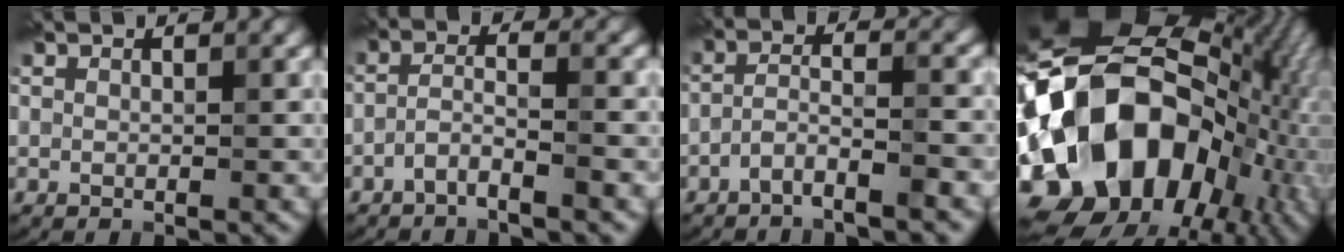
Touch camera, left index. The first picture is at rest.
{"total": 2.4, "force": [-1.7, 0.1, 1.6], "torque": [-0.037, 0.009, -0.041]}
{"total": 3.2, "force": [-2.3, 0.2, 2.2], "torque": [-0.046, 0.009, -0.052]}
{"total": 20.4, "force": [-3.3, 15.2, 13.2], "torque": [-0.271, -0.006, -0.060]}